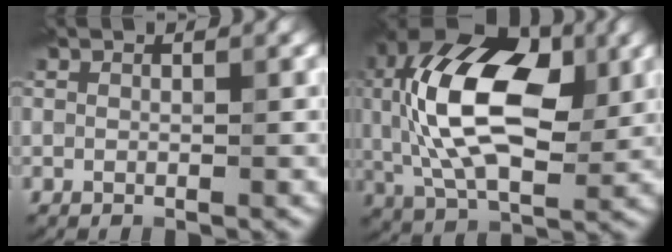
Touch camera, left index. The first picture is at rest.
{"total": 12.9, "force": [1.8, 7.2, 10.5], "torque": [-0.197, 0.016, 0.023]}